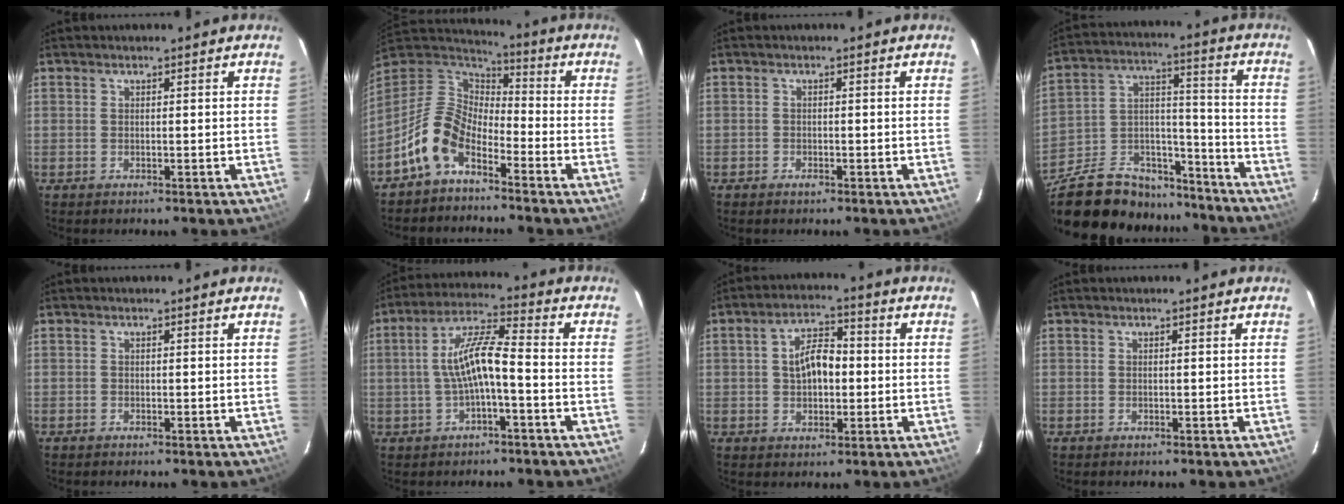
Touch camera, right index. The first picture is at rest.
{"total": 10.9, "force": [-6.5, 5.9, 6.5], "torque": [-0.137, 0.020, -0.138]}
{"total": 1.1, "force": [-0.8, 0.7, 0.3], "torque": [-0.008, 0.000, -0.015]}
{"total": 26.0, "force": [-20.4, 11.6, 11.3], "torque": [-0.236, 0.041, -0.305]}
{"total": 0.0}
{"total": 8.7, "force": [-1.9, 1.7, 8.3], "torque": [-0.170, 0.018, -0.032]}
{"total": 7.3, "force": [0.2, 4.3, 5.9], "torque": [-0.107, 0.021, 0.008]}
{"total": 0.0}